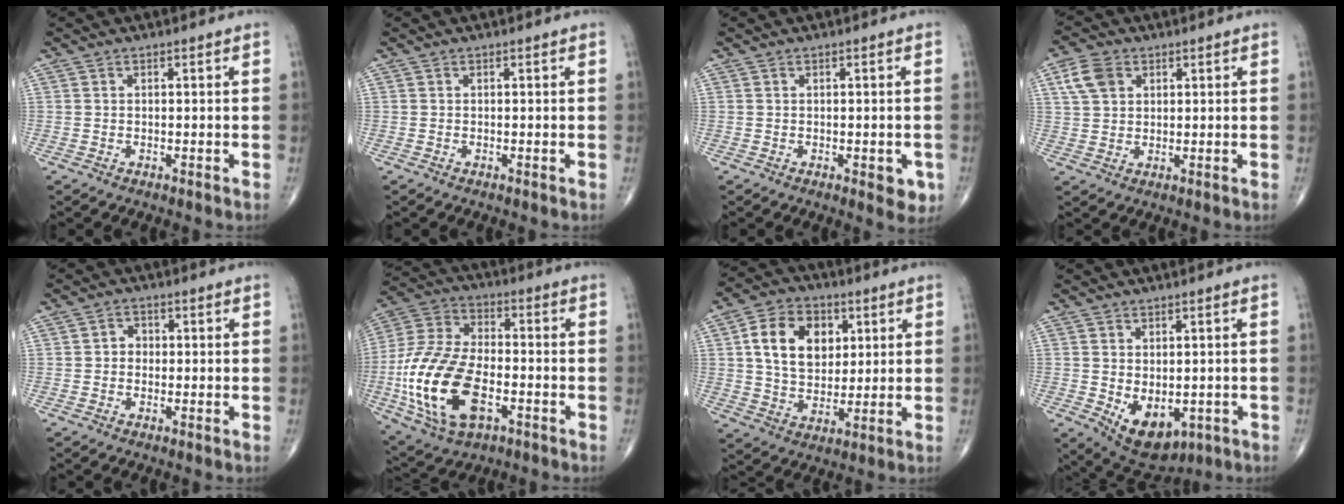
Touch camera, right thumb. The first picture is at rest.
{"total": 0.0}
{"total": 3.5, "force": [-1.1, 1.5, 3.0], "torque": [-0.013, -0.003, -0.010]}
{"total": 6.2, "force": [2.5, 4.5, 3.4], "torque": [-0.054, 0.003, 0.048]}
{"total": 2.5, "force": [0.0, 2.2, 1.1], "torque": [-0.002, 0.010, -0.007]}
{"total": 21.1, "force": [-5.7, 11.4, 16.8], "torque": [-0.343, 0.013, -0.100]}
{"total": 13.8, "force": [3.8, 9.9, 8.8], "torque": [-0.118, -0.004, 0.065]}
{"total": 9.1, "force": [-2.2, 5.5, 6.9], "torque": [-0.079, -0.008, -0.011]}